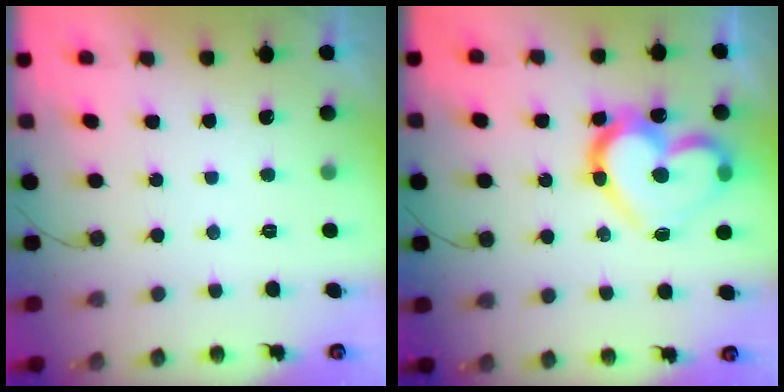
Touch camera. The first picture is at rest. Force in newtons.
{"total": 19.0, "press": 19.0, "slide": 1.6}